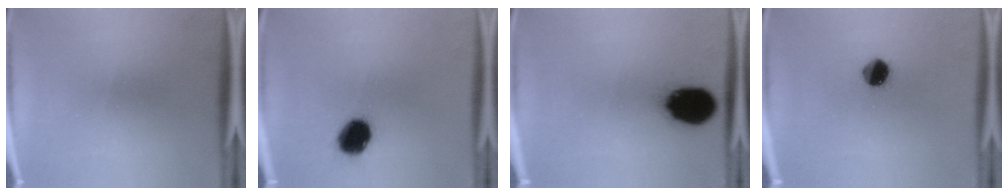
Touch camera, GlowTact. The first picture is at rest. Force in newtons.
{"total": 10.3}
{"total": 16.4}
{"total": 6.5}